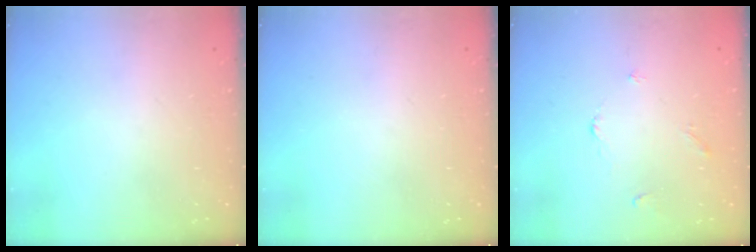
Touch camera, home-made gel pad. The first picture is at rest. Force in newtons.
{"total": 0.0}
{"total": 2.9, "press": 2.9, "slide": 0.5}